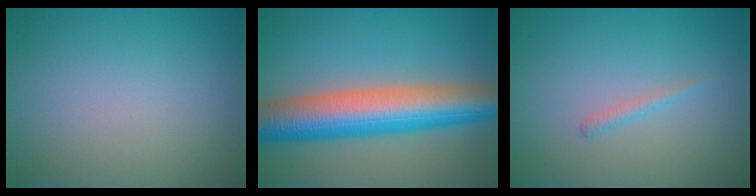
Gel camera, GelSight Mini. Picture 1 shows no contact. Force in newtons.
{"total": 10.5, "press": 10.5, "slide": 0.1}
{"total": 0.8, "press": 0.8, "slide": 0.1}